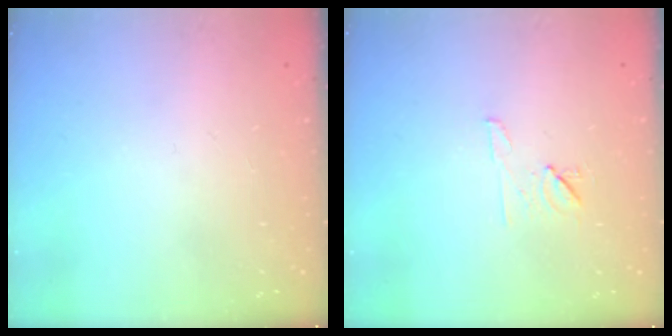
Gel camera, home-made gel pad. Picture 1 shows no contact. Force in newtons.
{"total": 6.4, "press": 6.4, "slide": 0.6}